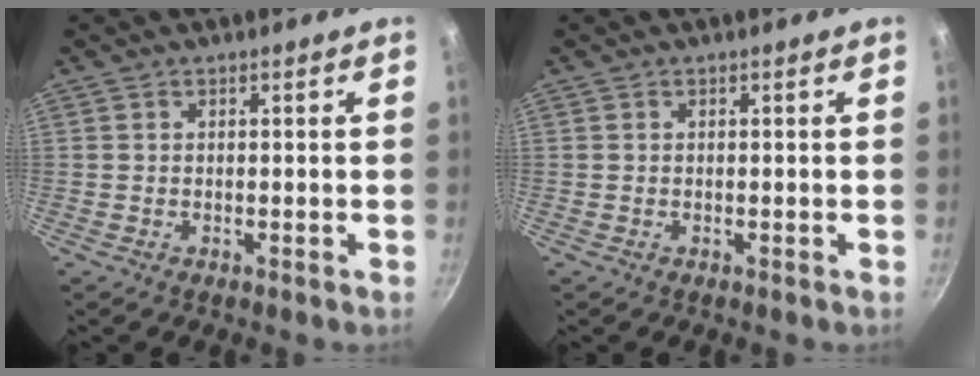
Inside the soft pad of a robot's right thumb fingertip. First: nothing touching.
{"total": 0.0}